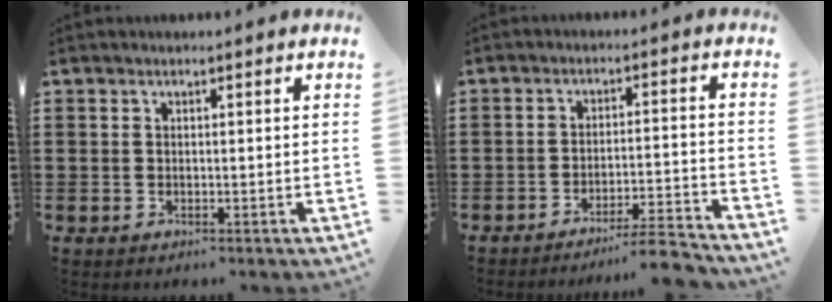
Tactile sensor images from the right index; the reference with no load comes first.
{"total": 5.3, "force": [-4.9, -0.6, 1.9], "torque": [-0.032, -0.015, -0.095]}